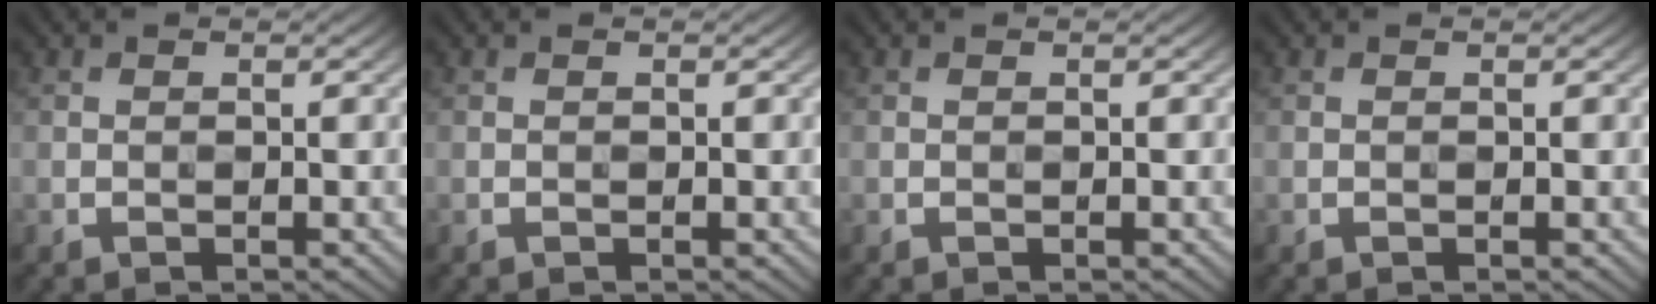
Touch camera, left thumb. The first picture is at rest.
{"total": 0.0}
{"total": 0.0}
{"total": 0.0}